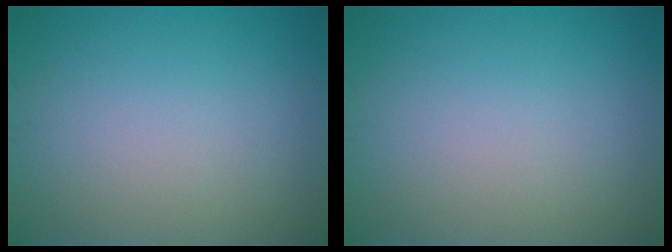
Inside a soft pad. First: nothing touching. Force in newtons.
{"total": 0.0}